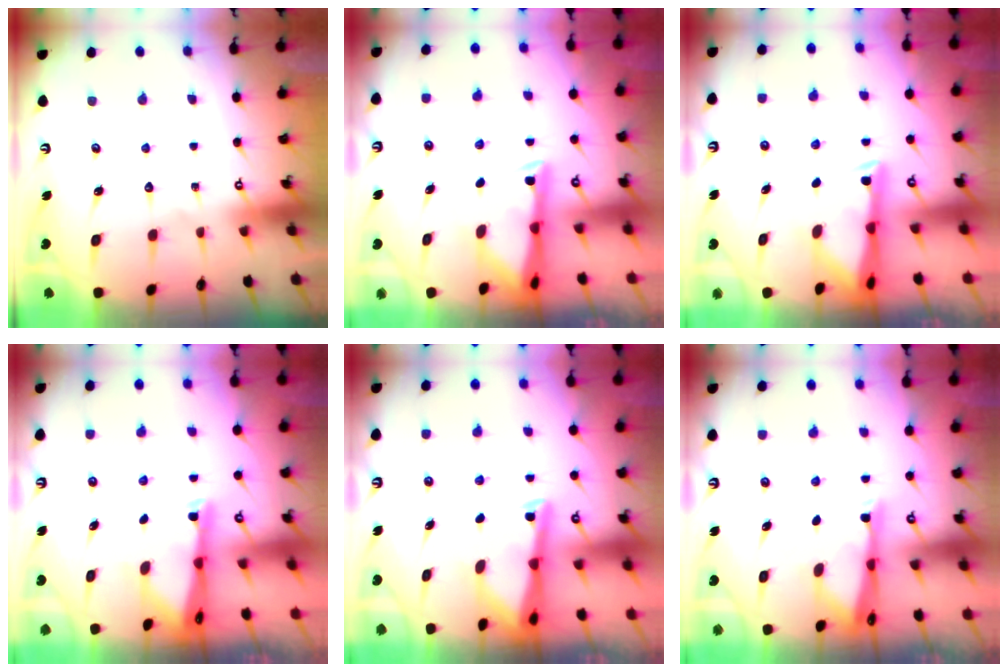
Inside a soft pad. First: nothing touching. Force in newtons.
{"total": 3.1, "press": 3.1, "slide": 0.5}
{"total": 3.0, "press": 2.9, "slide": 0.5}
{"total": 1.9, "press": 1.9, "slide": 0.4}
{"total": 2.9, "press": 2.9, "slide": 0.3}
{"total": 2.9, "press": 2.8, "slide": 0.6}